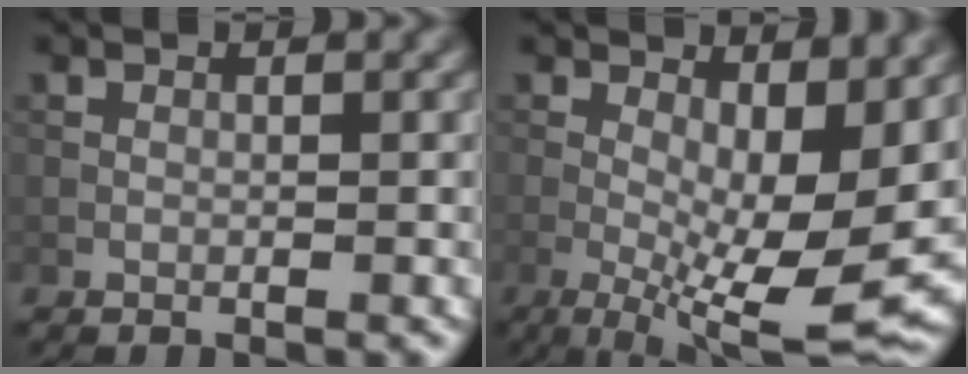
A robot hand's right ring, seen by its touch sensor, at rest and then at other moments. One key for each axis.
{"total": 11.5, "fx": -1.2, "fy": 3.9, "fz": 10.8, "tx": -0.167, "ty": -0.005, "tz": -0.017}